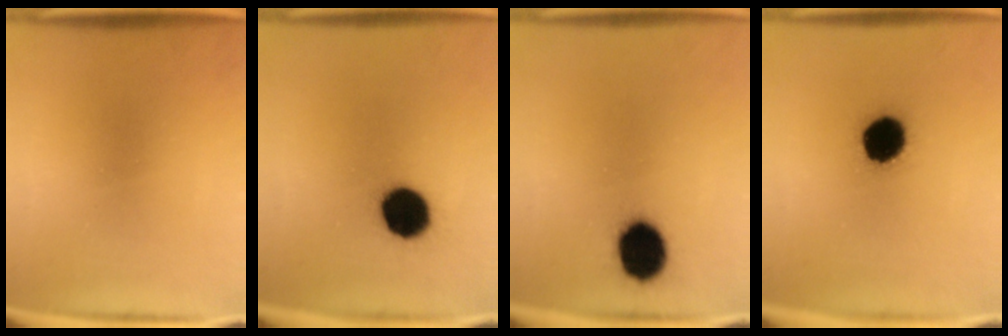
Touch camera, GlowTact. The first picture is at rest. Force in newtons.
{"total": 11.0}
{"total": 11.5}
{"total": 11.8}